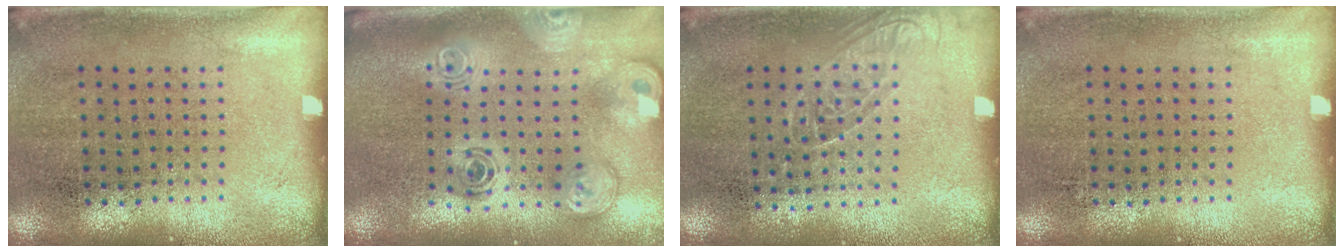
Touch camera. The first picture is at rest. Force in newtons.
{"total": 2.9, "press": 2.1, "slide": 2.1}
{"total": 1.1, "press": 0.9, "slide": 0.5}
{"total": 0.0}